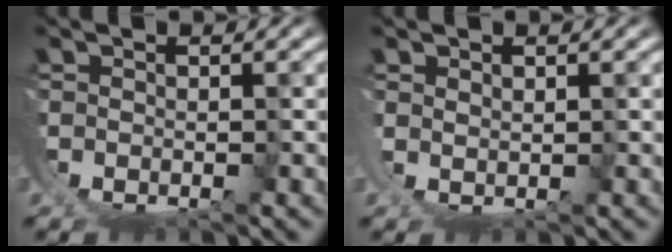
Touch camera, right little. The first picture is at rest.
{"total": 1.6, "force": [1.5, -0.5, 0.0], "torque": [-0.005, 0.001, 0.026]}